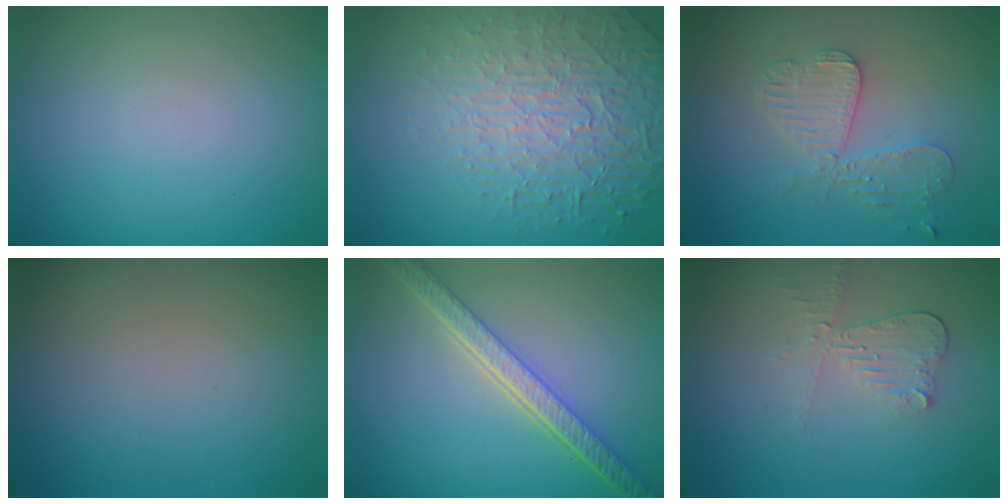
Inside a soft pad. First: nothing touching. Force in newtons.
{"total": 7.2, "press": 5.3, "slide": 4.8}
{"total": 3.5, "press": 3.4, "slide": 0.5}
{"total": 0.0}
{"total": 5.8, "press": 4.4, "slide": 3.8}
{"total": 2.5, "press": 2.3, "slide": 0.9}